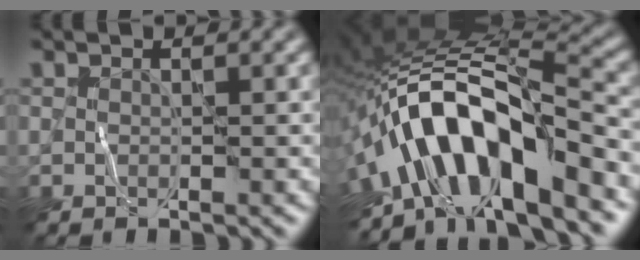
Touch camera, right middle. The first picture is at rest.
{"total": 11.8, "force": [-4.6, 4.2, 10.0], "torque": [-0.148, 0.022, -0.083]}